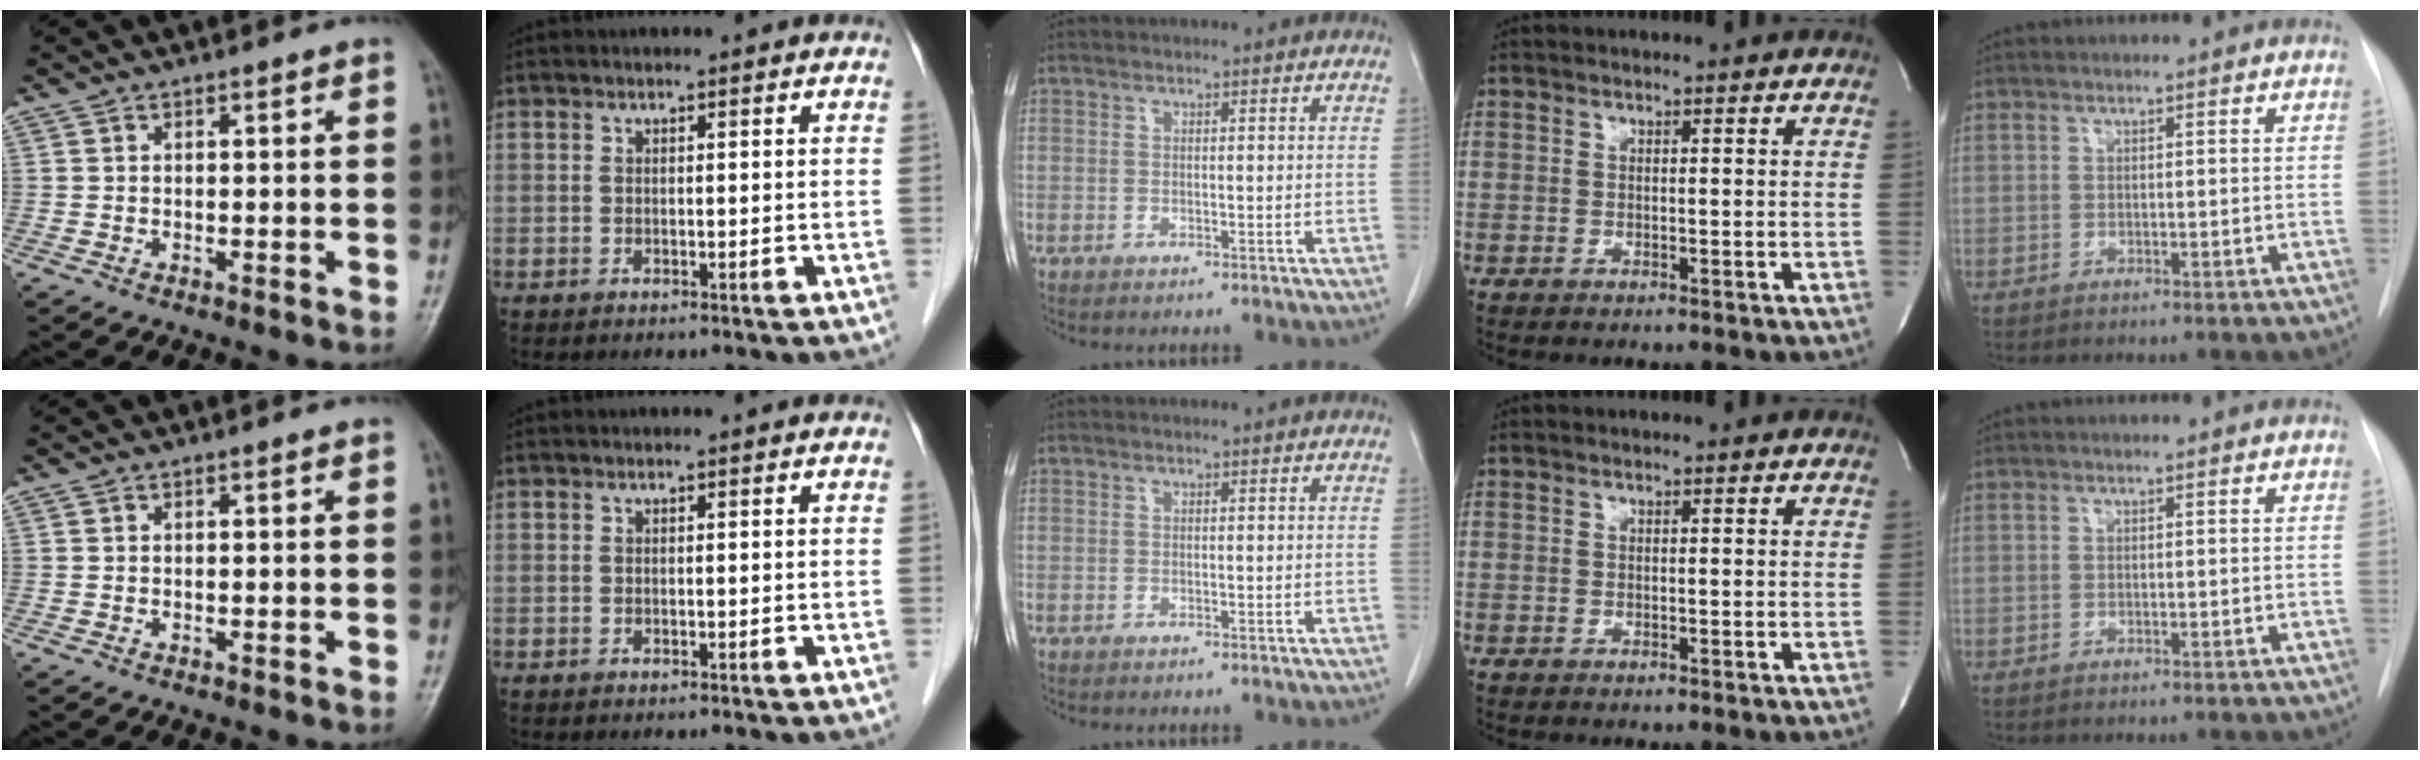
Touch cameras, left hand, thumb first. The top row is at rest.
{}